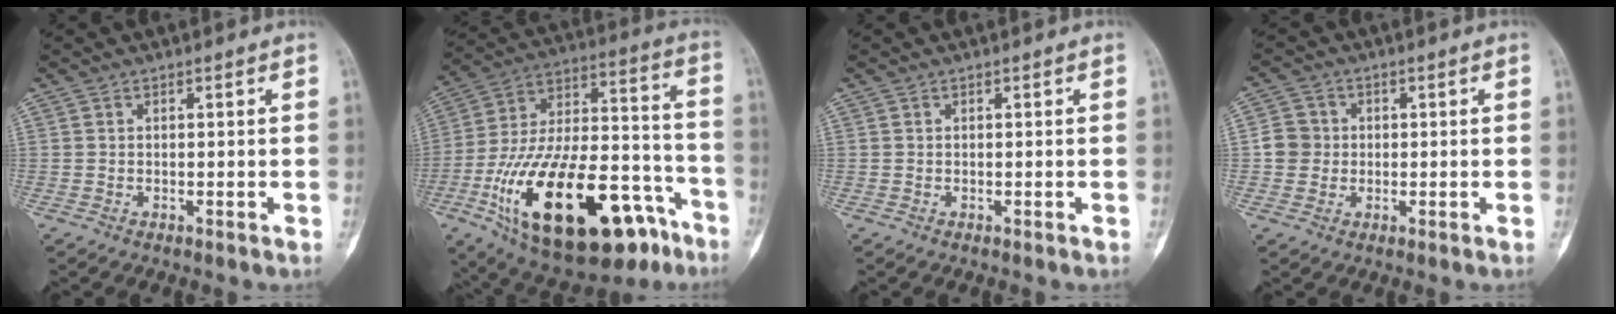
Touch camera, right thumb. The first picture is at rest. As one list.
[{"total": 34.0, "force": [-15.8, 15.1, 26.1], "torque": [-0.453, 0.057, -0.246]}, {"total": 0.0}, {"total": 4.6, "force": [-0.1, 4.4, 1.3], "torque": [-0.004, 0.007, -0.008]}]